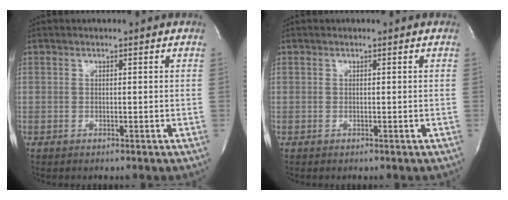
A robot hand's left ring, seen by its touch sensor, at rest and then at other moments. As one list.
[{"total": 0.0}]